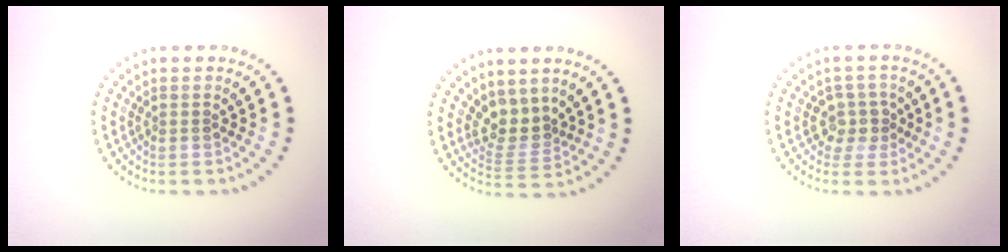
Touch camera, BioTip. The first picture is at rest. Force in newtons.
{"total": 3.0, "press": 2.3, "slide": 1.9}
{"total": 2.2, "press": 1.9, "slide": 1.1}